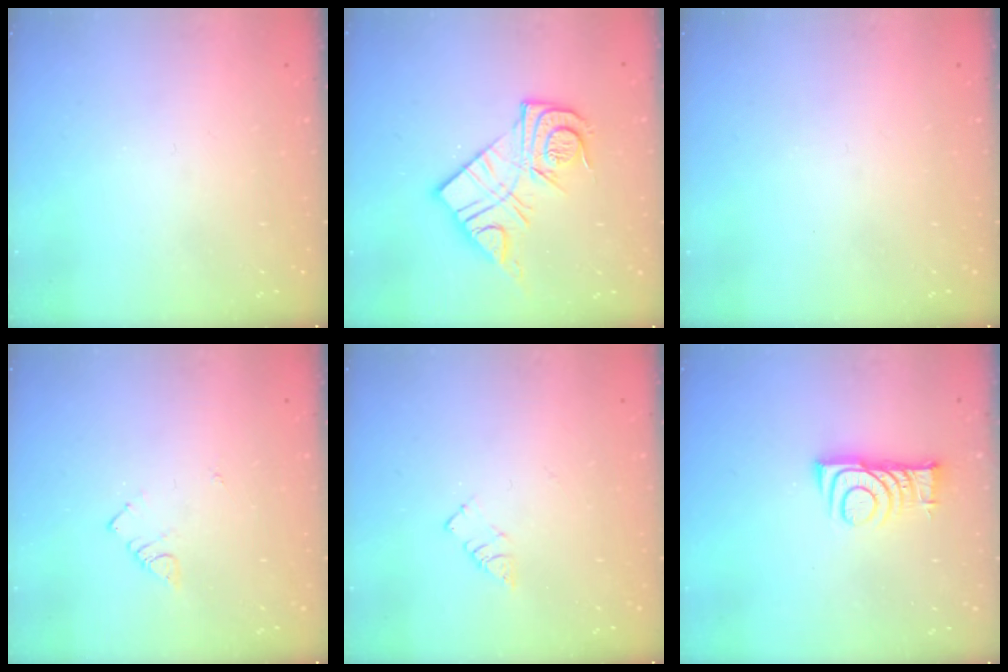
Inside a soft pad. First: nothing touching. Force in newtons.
{"total": 13.2, "press": 13.1, "slide": 1.0}
{"total": 0.0}
{"total": 3.2, "press": 3.1, "slide": 0.5}
{"total": 3.8, "press": 3.8, "slide": 0.5}
{"total": 8.7, "press": 8.7, "slide": 0.5}